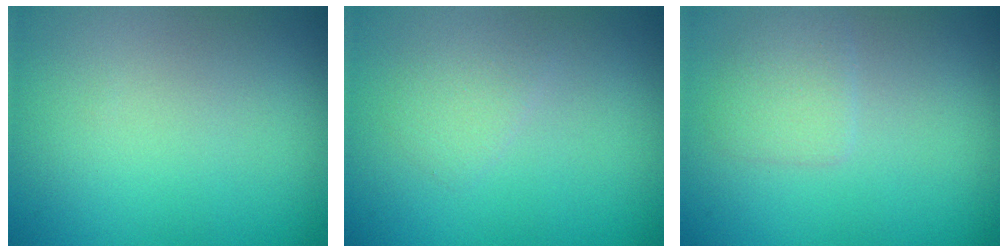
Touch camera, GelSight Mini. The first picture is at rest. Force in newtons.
{"total": 1.5, "press": 1.4, "slide": 0.1}
{"total": 1.8, "press": 1.8, "slide": 0.1}